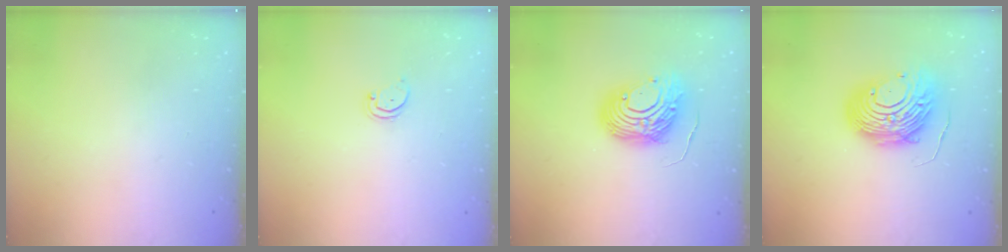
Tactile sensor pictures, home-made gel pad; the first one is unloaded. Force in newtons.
{"total": 1.8, "press": 1.7, "slide": 0.2}
{"total": 12.7, "press": 12.6, "slide": 1.3}
{"total": 13.5, "press": 13.4, "slide": 1.0}